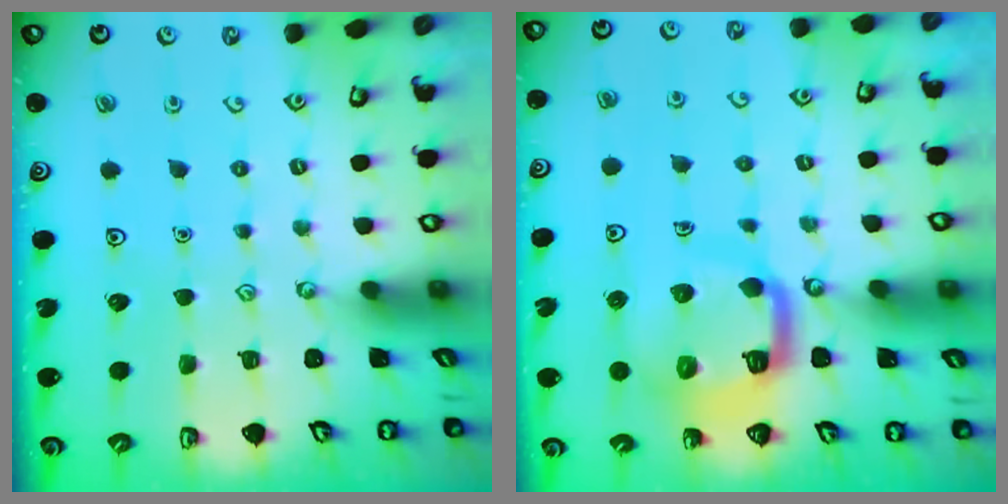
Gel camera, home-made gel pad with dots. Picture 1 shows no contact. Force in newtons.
{"total": 11.9, "press": 11.9, "slide": 1.3}